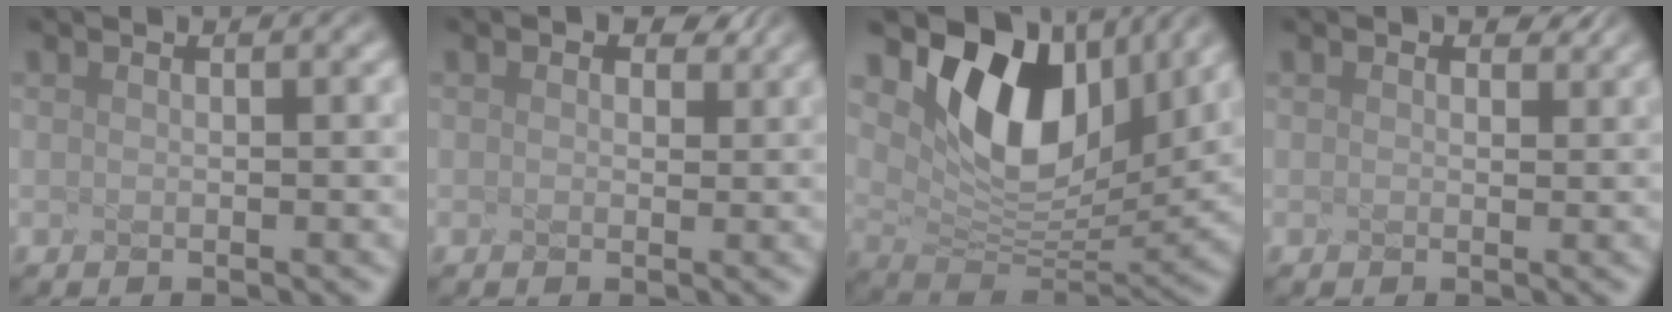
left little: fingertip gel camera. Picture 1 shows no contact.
{"total": 0.6, "force": [0.6, -0.1, 0.1], "torque": [-0.023, -0.013, 0.028]}
{"total": 7.2, "force": [2.5, 4.5, 4.9], "torque": [-0.117, -0.030, 0.088]}
{"total": 0.9, "force": [0.9, 0.0, 0.2], "torque": [-0.012, -0.003, 0.021]}